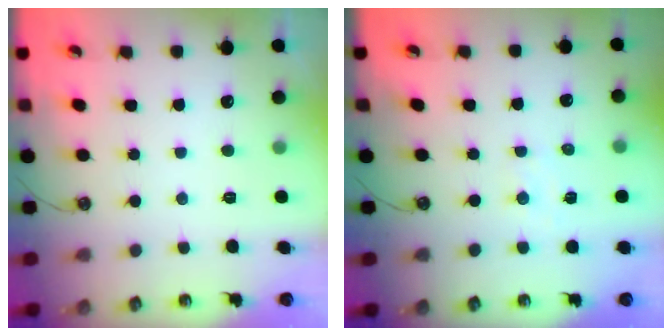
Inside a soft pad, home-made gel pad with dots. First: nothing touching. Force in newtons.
{"total": 4.5, "press": 4.4, "slide": 0.5}